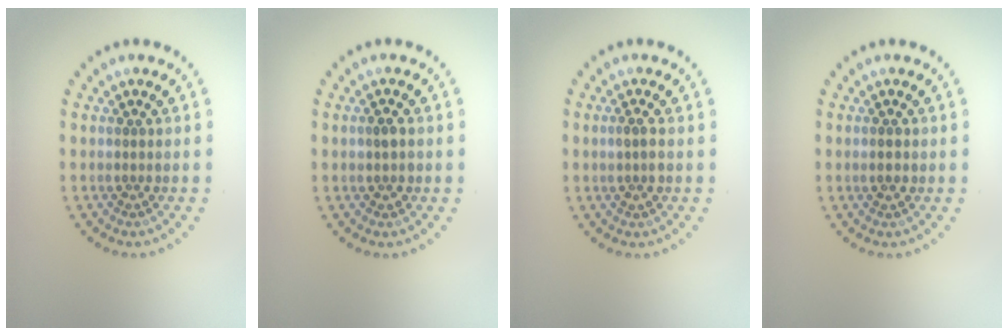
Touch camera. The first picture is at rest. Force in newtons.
{"total": 1.2, "press": 1.2, "slide": 0.0}
{"total": 1.4, "press": 1.3, "slide": 0.5}
{"total": 1.4, "press": 1.4, "slide": 0.1}